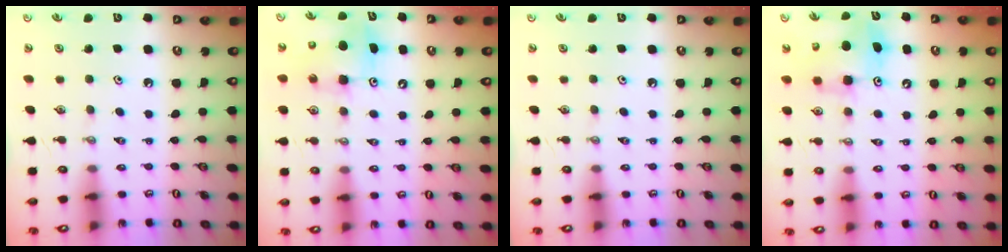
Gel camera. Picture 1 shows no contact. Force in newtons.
{"total": 8.3, "press": 8.1, "slide": 1.9}
{"total": 0.0}
{"total": 8.7, "press": 8.7, "slide": 0.4}